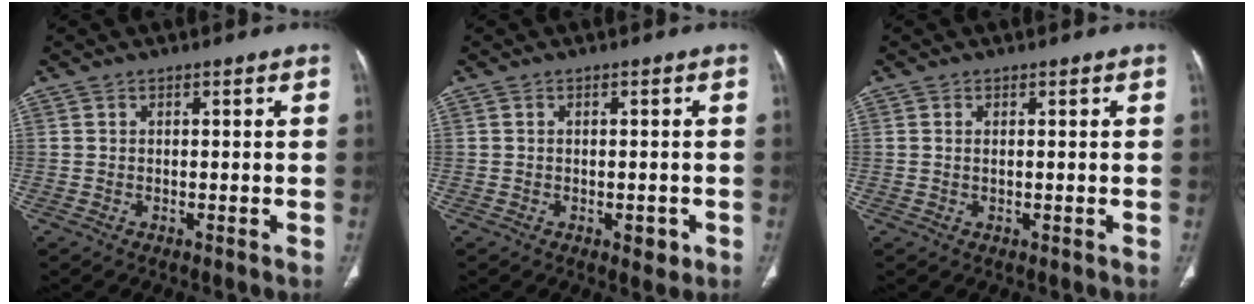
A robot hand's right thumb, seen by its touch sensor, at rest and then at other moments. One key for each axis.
{"total": 2.8, "fx": -1.3, "fy": 1.8, "fz": 1.7, "tx": -0.006, "ty": 0.006, "tz": -0.012}
{"total": 0.5, "fx": 0.1, "fy": 0.2, "fz": 0.5, "tx": -0.017, "ty": 0.002, "tz": 0.004}